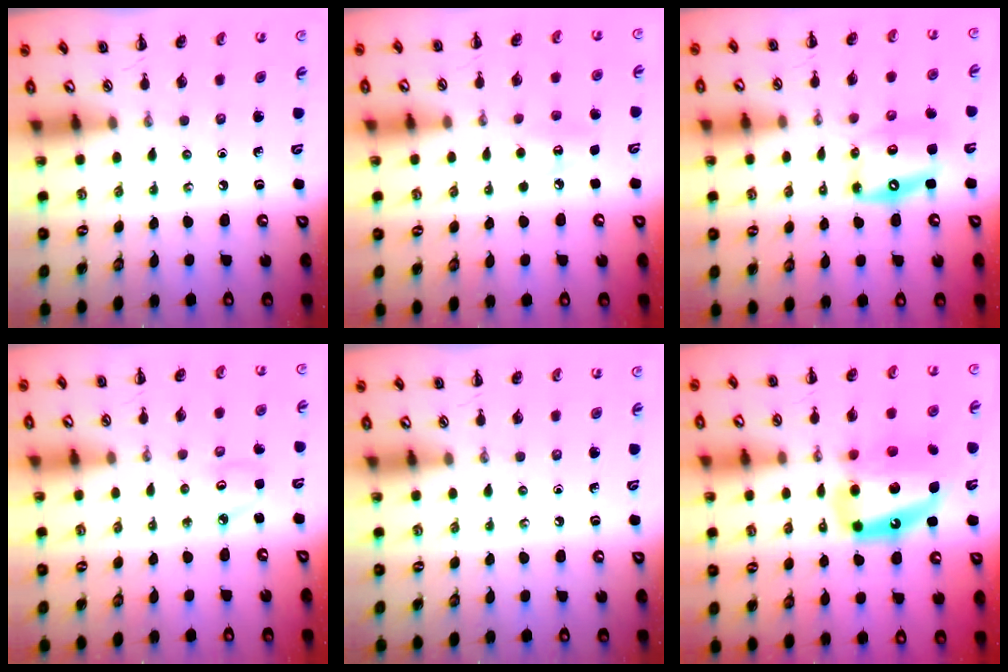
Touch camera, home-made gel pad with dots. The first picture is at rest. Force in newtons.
{"total": 6.7, "press": 6.5, "slide": 1.4}
{"total": 13.3, "press": 12.8, "slide": 3.5}
{"total": 3.2, "press": 3.2, "slide": 0.5}
{"total": 0.0}
{"total": 16.8, "press": 16.3, "slide": 4.2}